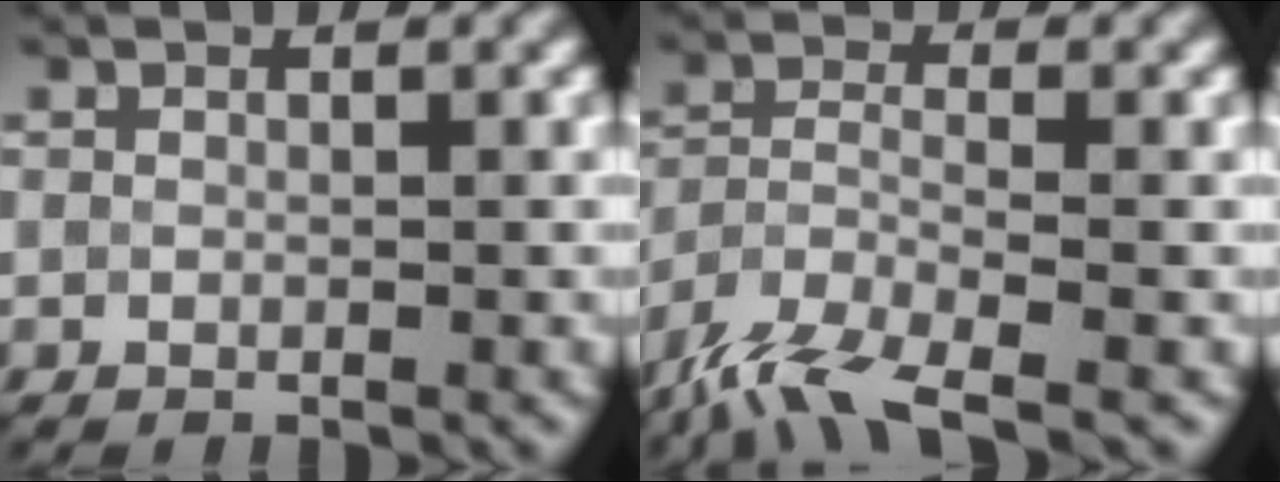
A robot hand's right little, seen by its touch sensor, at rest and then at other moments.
{"total": 7.0, "force": [-5.4, 1.5, 4.1], "torque": [-0.086, -0.013, -0.115]}